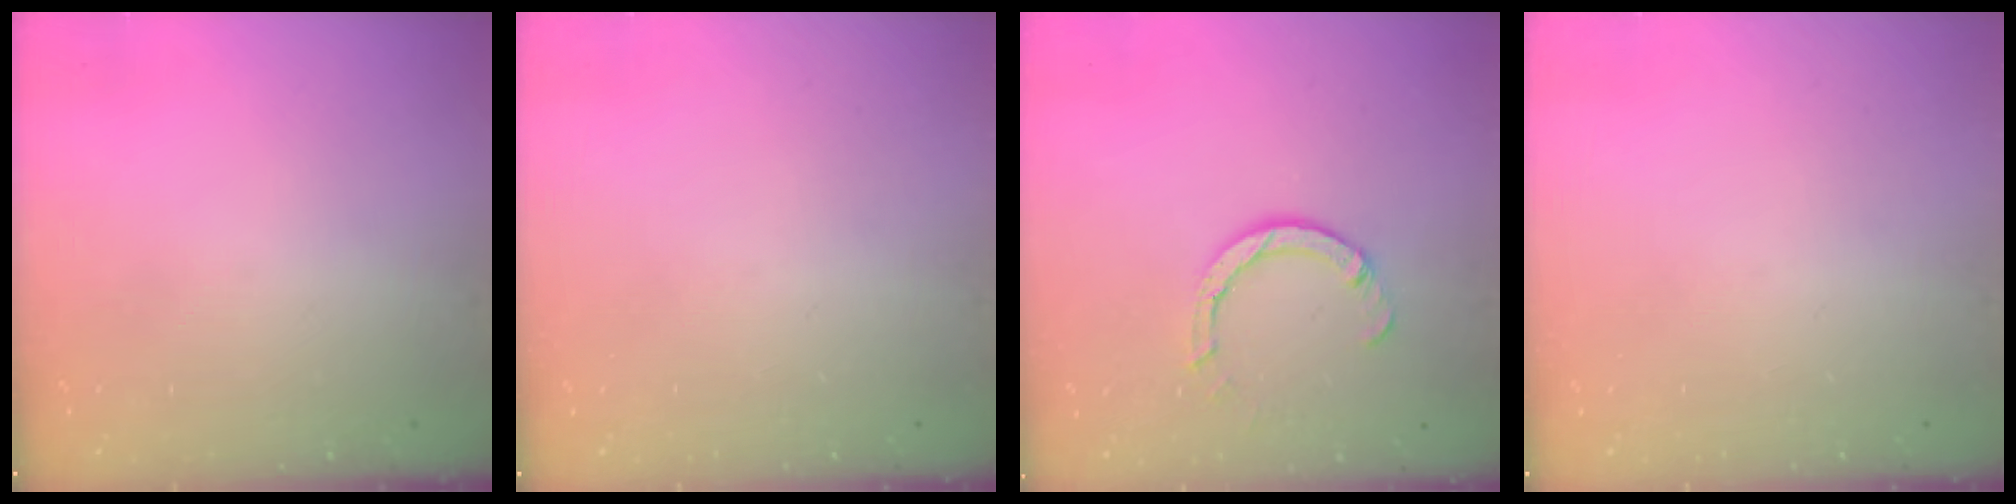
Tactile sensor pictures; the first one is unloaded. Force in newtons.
{"total": 0.0}
{"total": 4.2, "press": 4.2, "slide": 0.1}
{"total": 0.0}